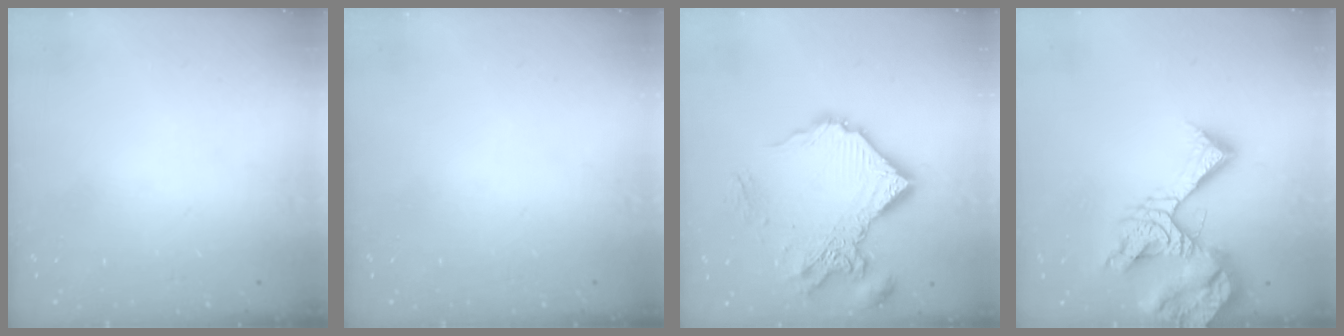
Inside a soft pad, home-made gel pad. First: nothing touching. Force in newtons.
{"total": 0.0}
{"total": 18.7, "press": 18.5, "slide": 2.2}
{"total": 14.8, "press": 14.7, "slide": 1.8}